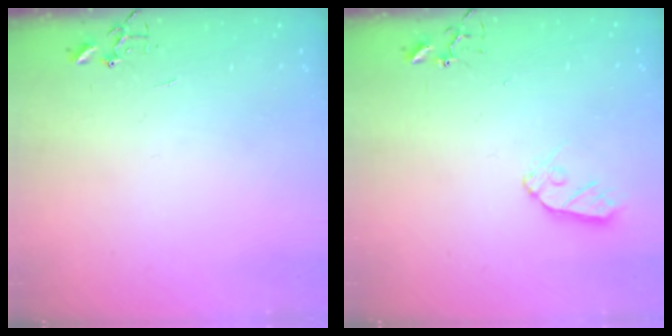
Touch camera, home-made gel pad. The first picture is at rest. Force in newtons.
{"total": 7.6, "press": 7.6, "slide": 0.5}